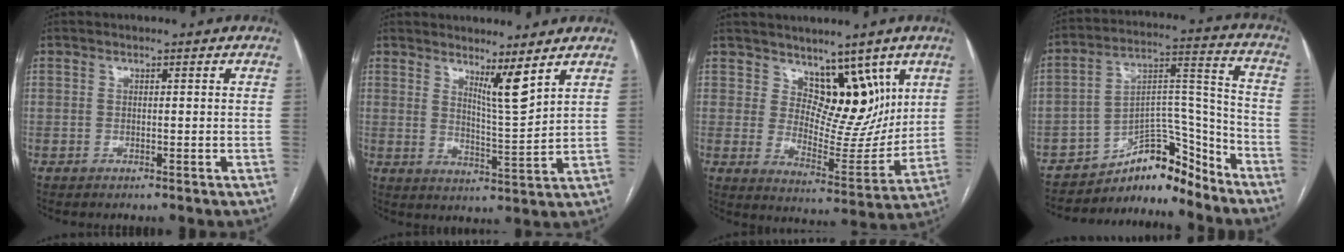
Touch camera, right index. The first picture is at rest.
{"total": 5.3, "force": [3.6, -0.4, 3.8], "torque": [-0.064, -0.027, 0.067]}
{"total": 9.9, "force": [5.9, 5.7, 5.6], "torque": [-0.067, -0.004, 0.104]}
{"total": 11.5, "force": [-10.3, 3.8, 3.4], "torque": [-0.041, 0.067, -0.172]}